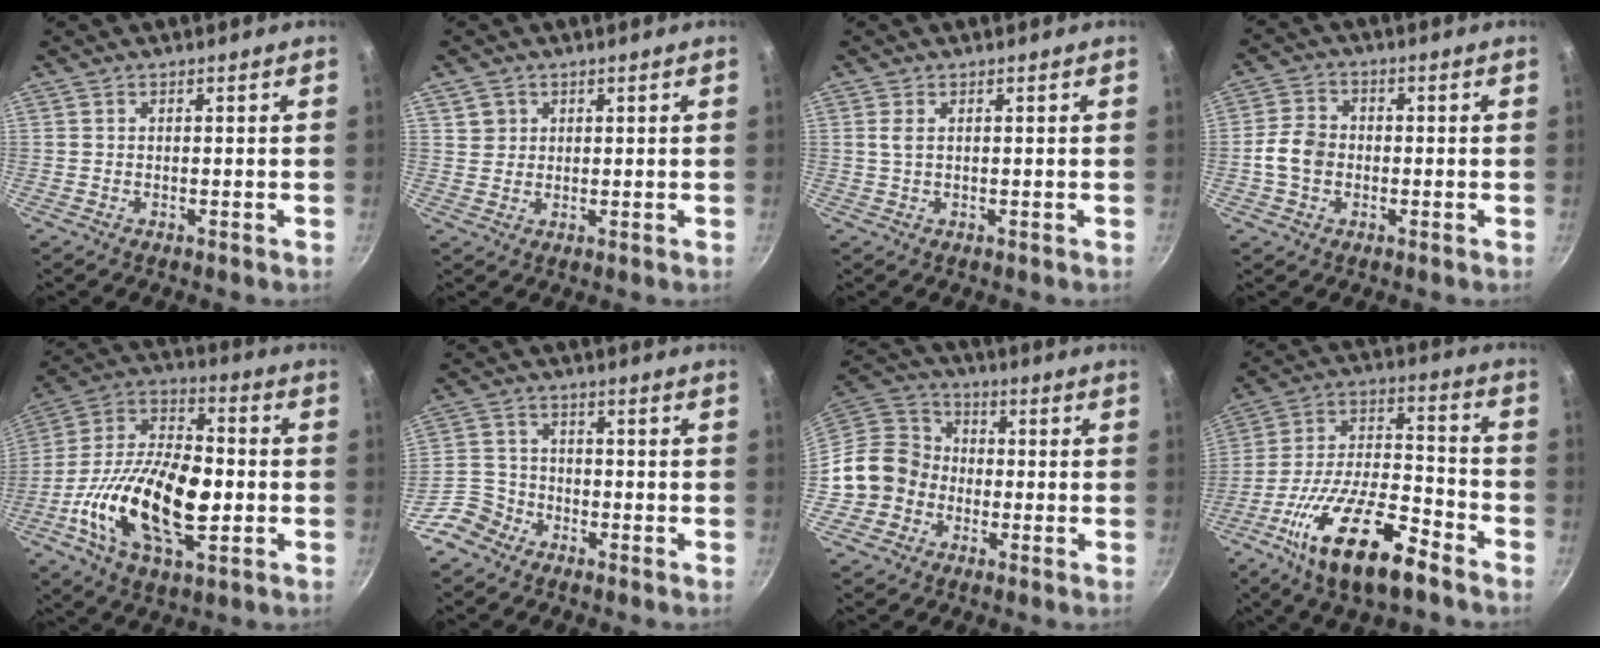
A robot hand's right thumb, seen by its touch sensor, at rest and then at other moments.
{"total": 3.0, "force": [1.3, 2.7, 0.6], "torque": [0.007, 0.005, 0.023]}
{"total": 1.7, "force": [0.5, 0.8, 1.4], "torque": [-0.030, 0.000, 0.011]}
{"total": 6.3, "force": [-1.1, 5.0, 3.6], "torque": [-0.058, 0.017, -0.029]}
{"total": 23.1, "force": [-4.7, 12.0, 19.2], "torque": [-0.336, 0.034, -0.093]}
{"total": 6.9, "force": [-4.9, 4.7, 1.2], "torque": [-0.003, 0.042, -0.105]}
{"total": 11.7, "force": [-3.4, 10.4, 4.0], "torque": [-0.032, 0.048, -0.078]}
{"total": 20.7, "force": [-11.8, 7.6, 15.3], "torque": [-0.258, 0.055, -0.217]}